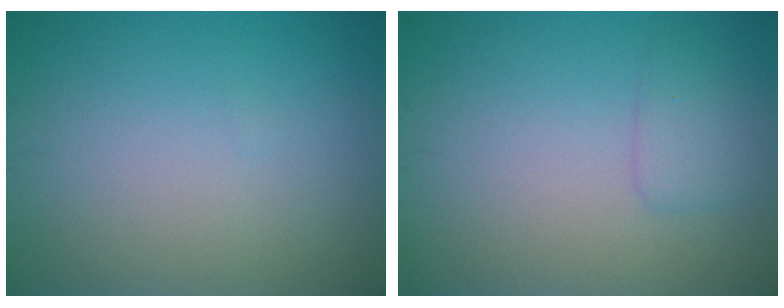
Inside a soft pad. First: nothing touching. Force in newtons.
{"total": 1.7, "press": 1.7, "slide": 0.1}